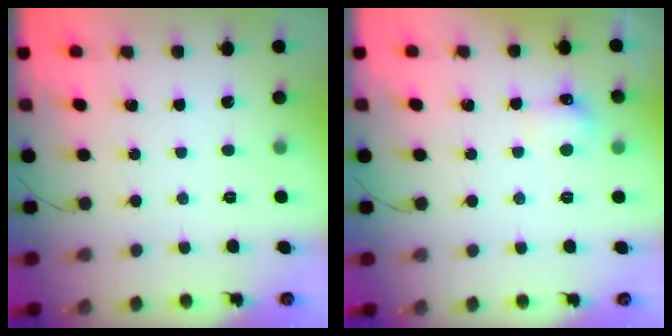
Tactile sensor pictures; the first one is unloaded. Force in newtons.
{"total": 5.6, "press": 5.4, "slide": 1.3}